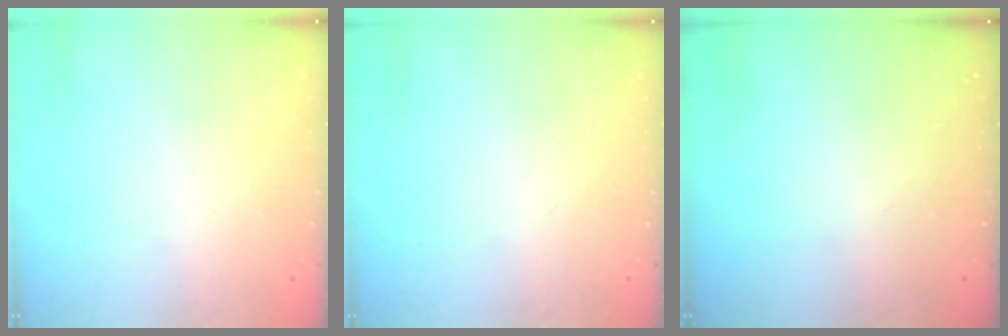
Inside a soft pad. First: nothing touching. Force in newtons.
{"total": 0.0}
{"total": 0.0}